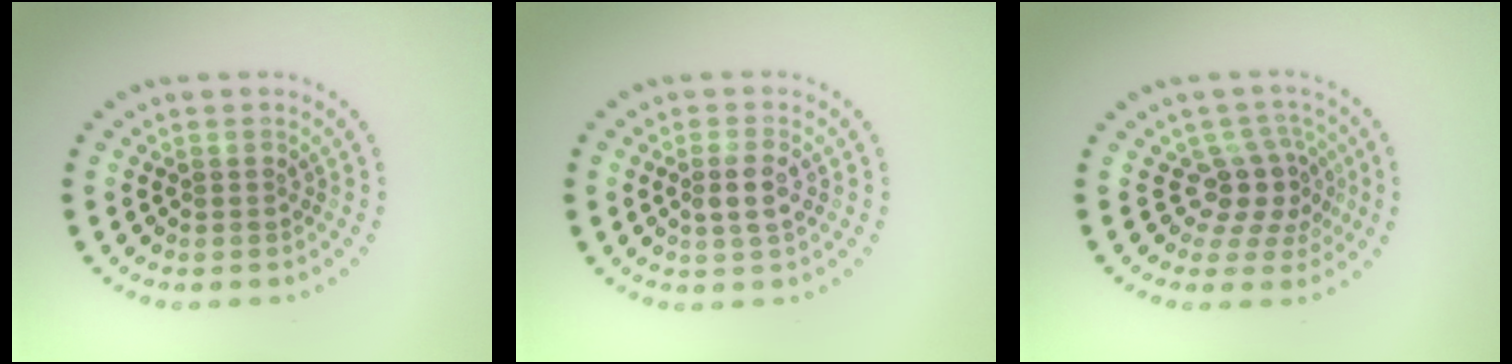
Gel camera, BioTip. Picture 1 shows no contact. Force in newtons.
{"total": 2.1, "press": 2.0, "slide": 0.7}
{"total": 3.5, "press": 2.5, "slide": 2.5}